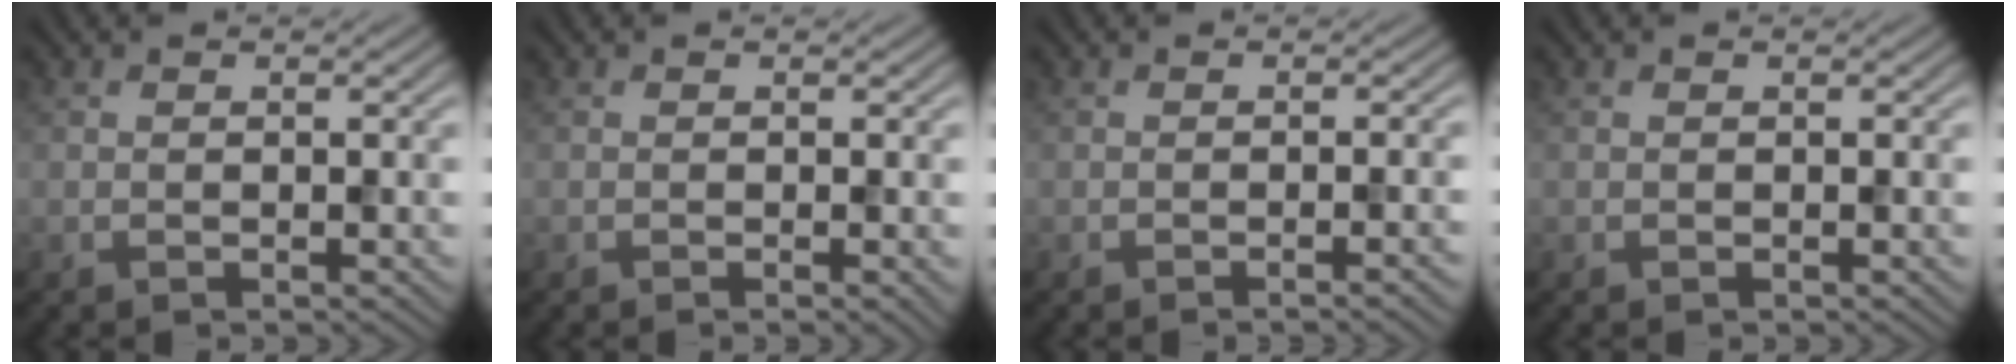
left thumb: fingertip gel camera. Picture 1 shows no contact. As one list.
[{"total": 0.7, "force": [-0.2, 0.1, 0.7], "torque": [-0.010, -0.003, -0.004]}, {"total": 1.1, "force": [-0.5, 0.3, 0.9], "torque": [-0.004, 0.007, -0.011]}, {"total": 0.0}]